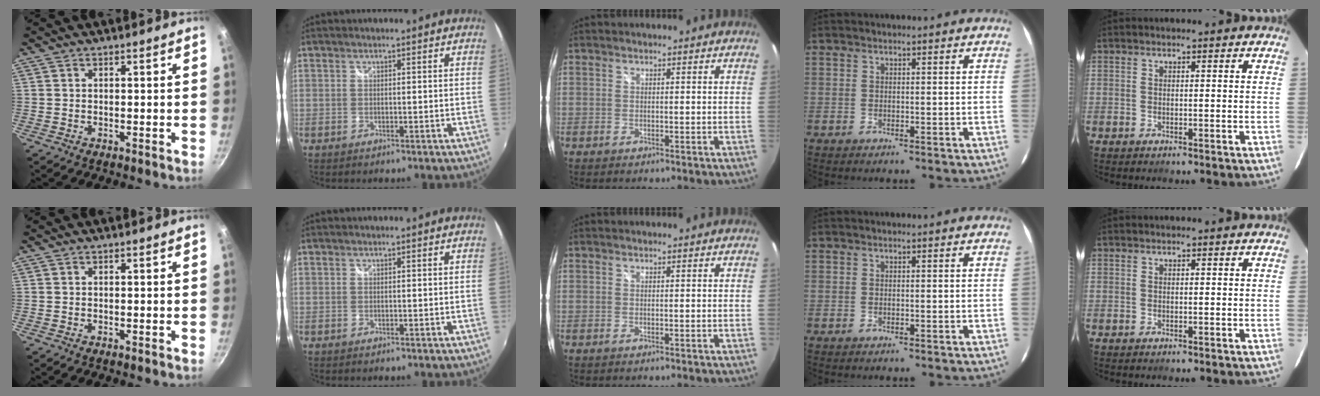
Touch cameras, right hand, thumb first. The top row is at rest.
{}